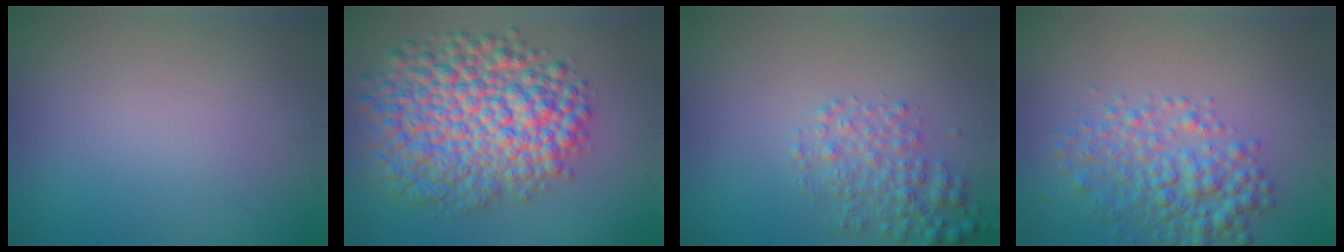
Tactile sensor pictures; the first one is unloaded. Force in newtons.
{"total": 9.9, "press": 9.9, "slide": 0.3}
{"total": 2.9, "press": 2.9, "slide": 0.1}
{"total": 4.3, "press": 4.3, "slide": 0.2}